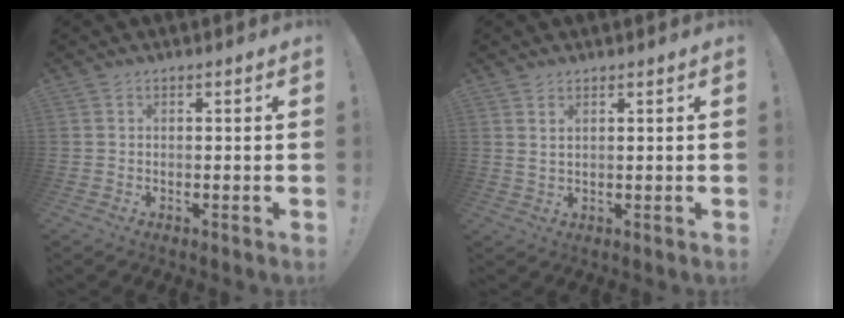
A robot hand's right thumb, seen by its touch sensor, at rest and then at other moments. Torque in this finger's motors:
{"motor_torque": [-0.10, 0.10, -0.05, 0.22, -0.02]}